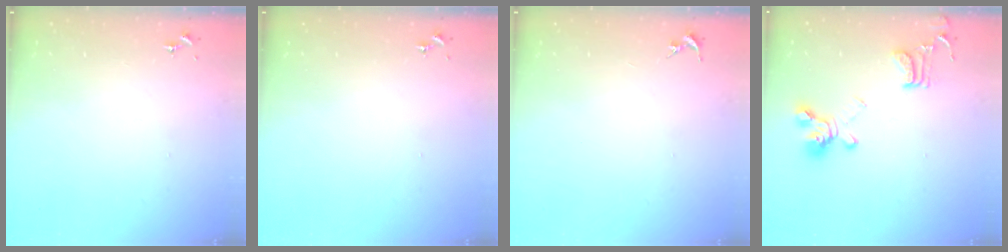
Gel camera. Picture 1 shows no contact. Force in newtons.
{"total": 0.0}
{"total": 0.0}
{"total": 16.4, "press": 16.3, "slide": 1.5}